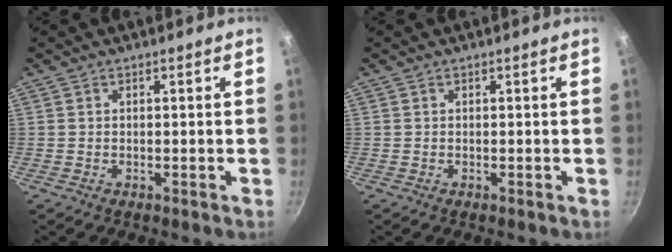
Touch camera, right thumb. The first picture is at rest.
{"total": 0.0}